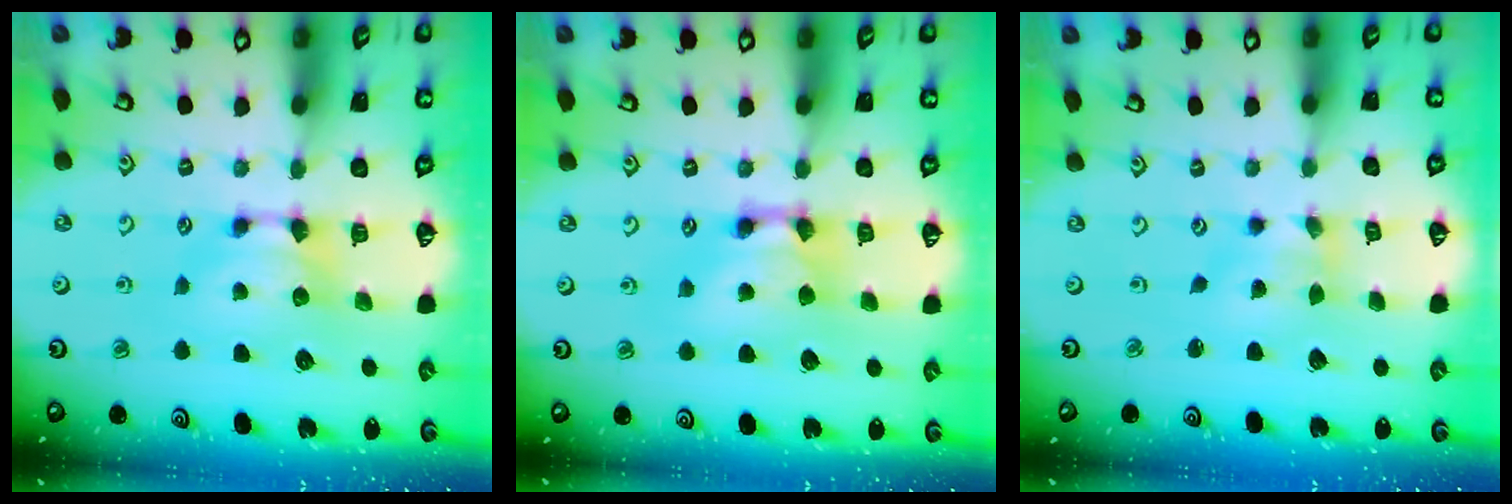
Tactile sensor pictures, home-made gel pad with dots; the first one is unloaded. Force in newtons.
{"total": 2.6, "press": 2.6, "slide": 0.2}
{"total": 1.3, "press": 0.3, "slide": 1.3}